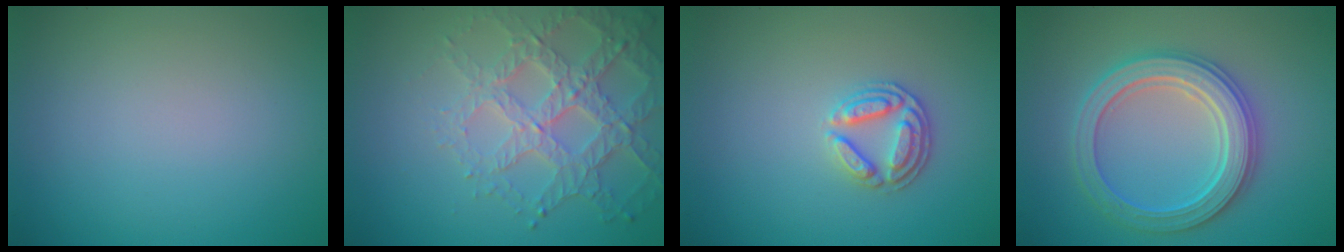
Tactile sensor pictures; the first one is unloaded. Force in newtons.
{"total": 5.1, "press": 4.3, "slide": 2.7}
{"total": 2.7, "press": 2.6, "slide": 0.9}
{"total": 5.5, "press": 5.5, "slide": 0.9}